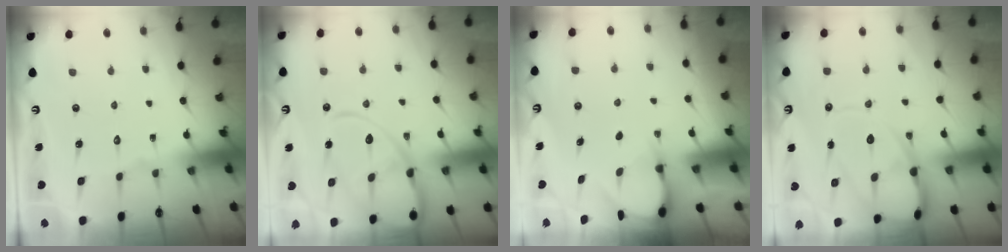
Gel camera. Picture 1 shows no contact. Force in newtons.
{"total": 15.2, "press": 15.1, "slide": 1.5}
{"total": 3.1, "press": 3.1, "slide": 0.3}
{"total": 13.4, "press": 13.3, "slide": 1.4}